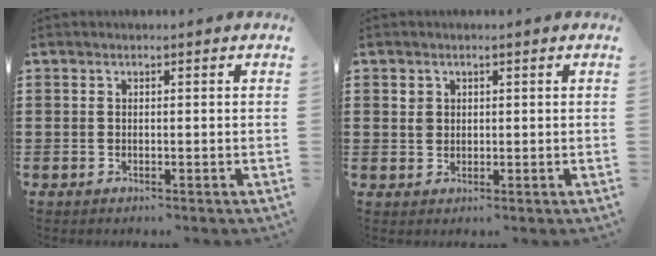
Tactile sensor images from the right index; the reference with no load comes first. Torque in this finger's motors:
{"motor_torque": [0.02, 0.06, 0.01, 0.00]}